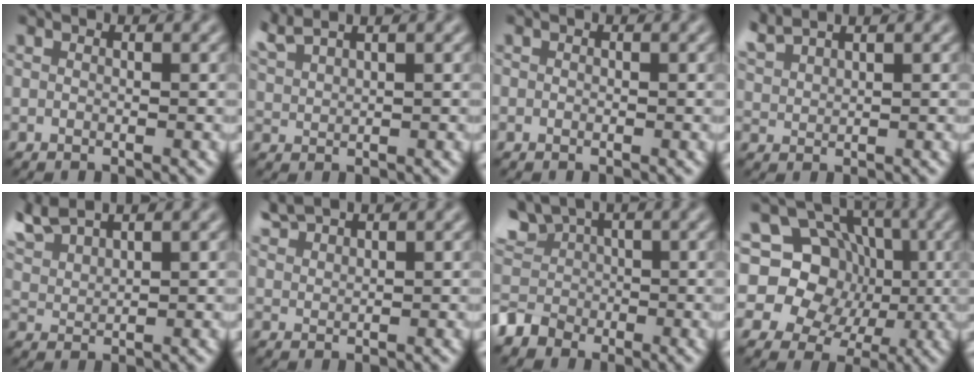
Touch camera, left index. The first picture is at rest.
{"total": 3.2, "force": [2.9, 0.5, 1.3], "torque": [-0.030, 0.015, 0.056]}
{"total": 0.0}
{"total": 2.7, "force": [2.6, 0.3, 0.9], "torque": [-0.021, 0.011, 0.058]}
{"total": 4.1, "force": [3.7, 0.7, 1.7], "torque": [-0.052, 0.016, 0.076]}
{"total": 2.3, "force": [2.2, 0.2, 0.6], "torque": [-0.012, 0.008, 0.051]}
{"total": 6.1, "force": [-1.3, 5.5, 2.4], "torque": [-0.049, 0.010, -0.045]}
{"total": 11.8, "force": [1.3, 10.7, 4.8], "torque": [-0.105, 0.058, -0.018]}